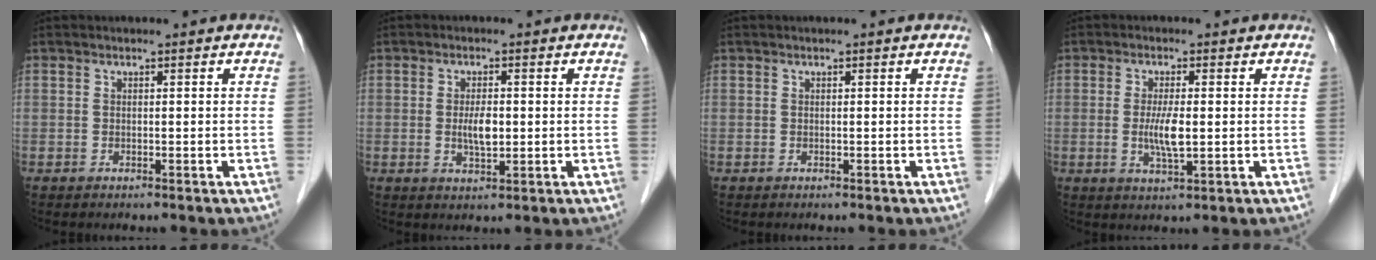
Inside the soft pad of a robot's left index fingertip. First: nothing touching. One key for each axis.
{"total": 3.5, "fx": -0.1, "fy": 1.2, "fz": 3.2, "tx": -0.063, "ty": -0.003, "tz": 0.000}
{"total": 0.0}
{"total": 4.4, "fx": -0.2, "fy": 0.7, "fz": 4.3, "tx": -0.090, "ty": -0.009, "tz": -0.003}